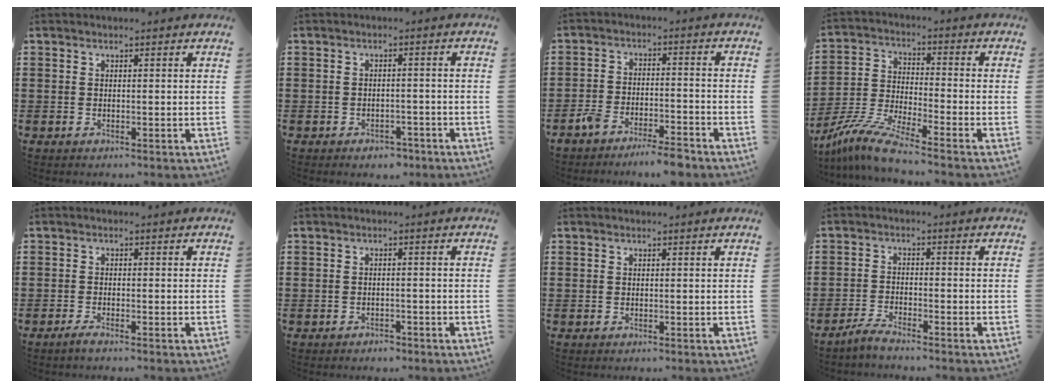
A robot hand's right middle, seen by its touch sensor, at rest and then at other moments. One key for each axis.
{"total": 2.4, "fx": -2.2, "fy": 0.9, "fz": 0.2, "tx": -0.011, "ty": 0.003, "tz": -0.046}
{"total": 5.4, "fx": -5.0, "fy": 0.4, "fz": 2.0, "tx": -0.048, "ty": -0.001, "tz": -0.099}
{"total": 9.0, "fx": -8.0, "fy": 0.1, "fz": 4.0, "tx": -0.097, "ty": -0.004, "tz": -0.165}
{"total": 1.6, "fx": -1.4, "fy": 0.1, "fz": 0.9, "tx": -0.015, "ty": 0.001, "tz": -0.026}
{"total": 1.7, "fx": -1.7, "fy": 0.5, "fz": 0.0, "tx": -0.006, "ty": 0.002, "tz": -0.038}
{"total": 0.0}
{"total": 3.2, "fx": -3.0, "fy": 0.2, "fz": 1.1, "tx": -0.028, "ty": 0.005, "tz": -0.063}